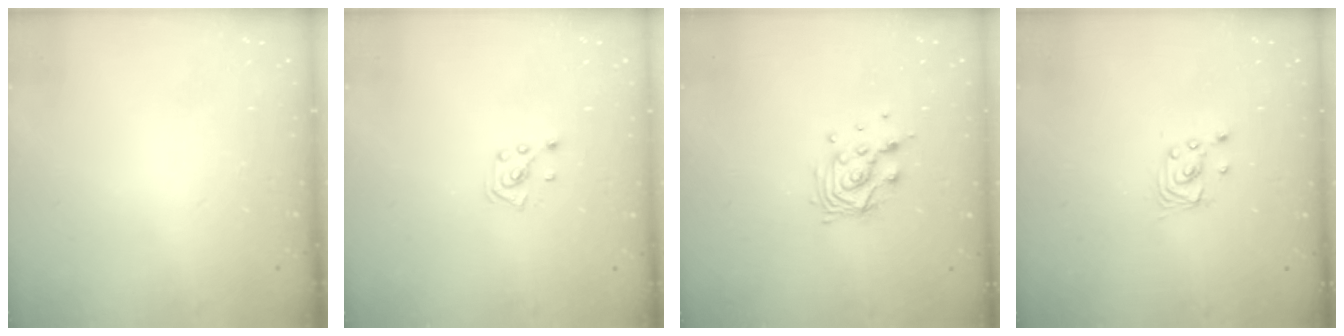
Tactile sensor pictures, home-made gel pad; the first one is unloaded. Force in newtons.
{"total": 2.6, "press": 2.6, "slide": 0.5}
{"total": 9.3, "press": 9.3, "slide": 0.4}
{"total": 2.4, "press": 2.4, "slide": 0.2}